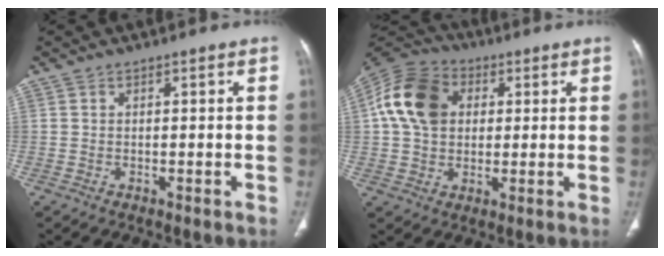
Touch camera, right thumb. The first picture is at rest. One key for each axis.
{"total": 14.1, "fx": 2.7, "fy": 10.7, "fz": 8.8, "tx": -0.150, "ty": 0.015, "tz": 0.037}